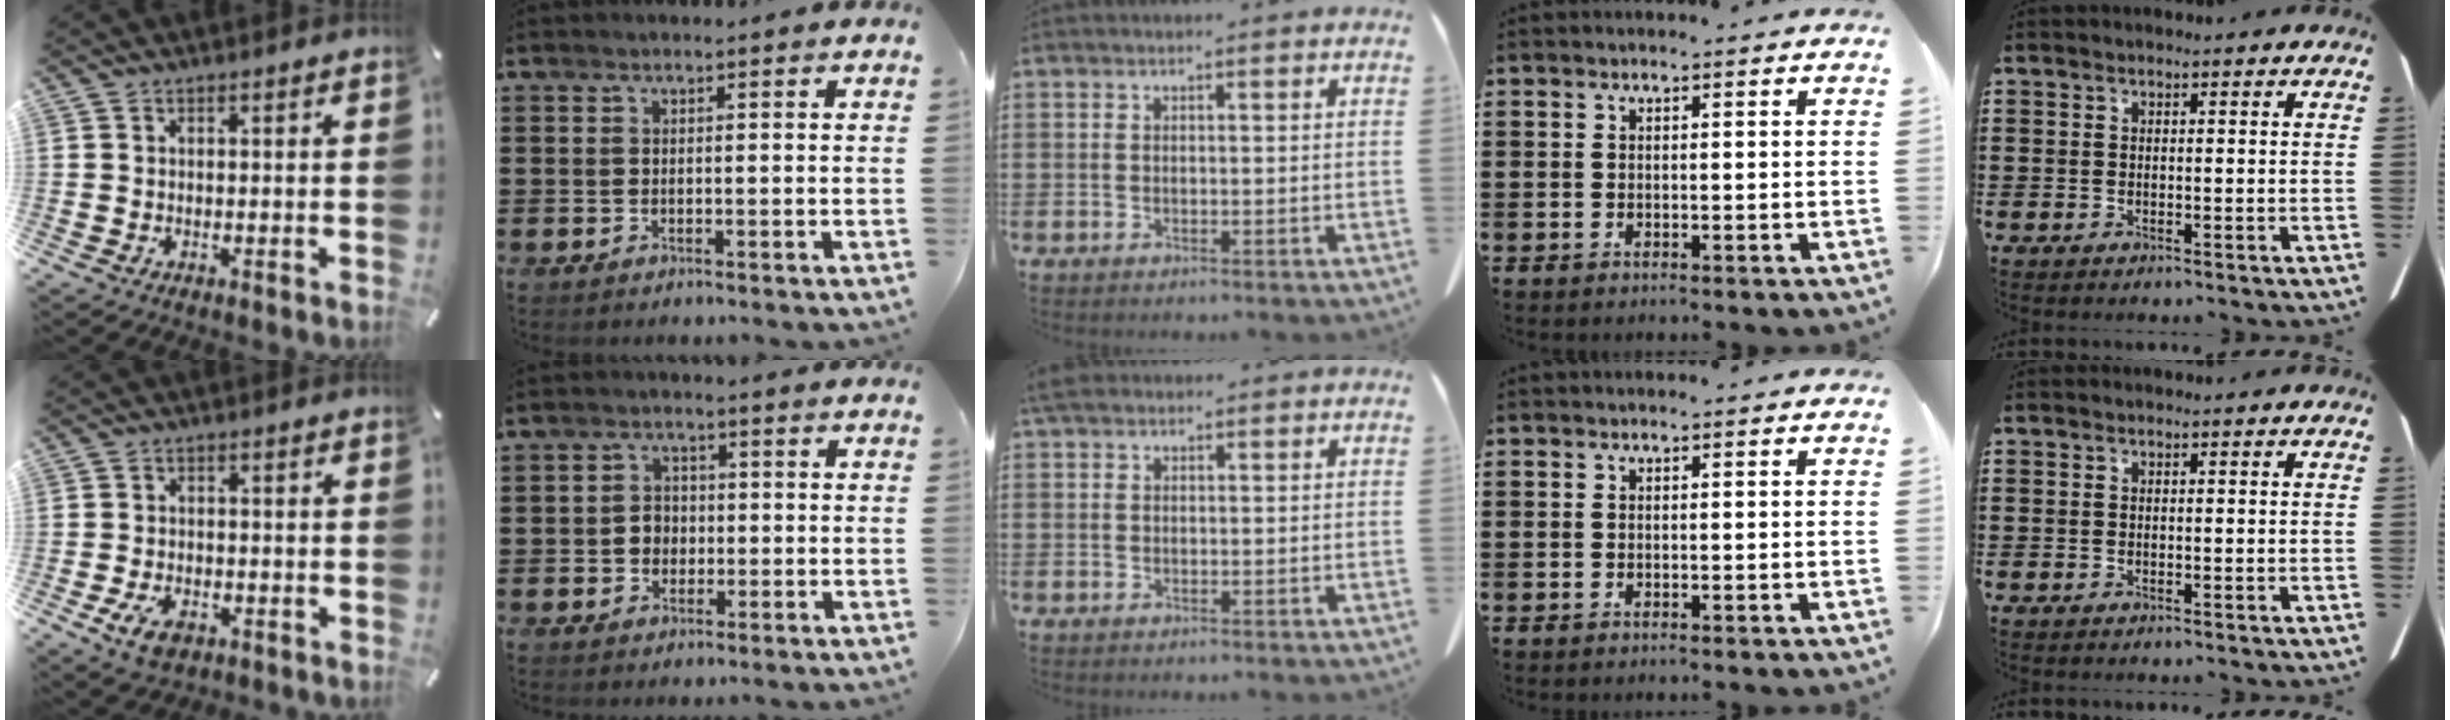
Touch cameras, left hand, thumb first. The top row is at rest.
{"thumb": {"total": 5.3, "force": [-2.7, 3.3, 3.2], "torque": [-0.070, 0.012, -0.050]}, "index": {"total": 3.0, "force": [-0.5, 2.6, 1.4], "torque": [-0.034, 0.005, -0.014]}, "middle": {"total": 1.7, "force": [1.0, 1.1, 0.9], "torque": [-0.023, 0.006, 0.020]}}